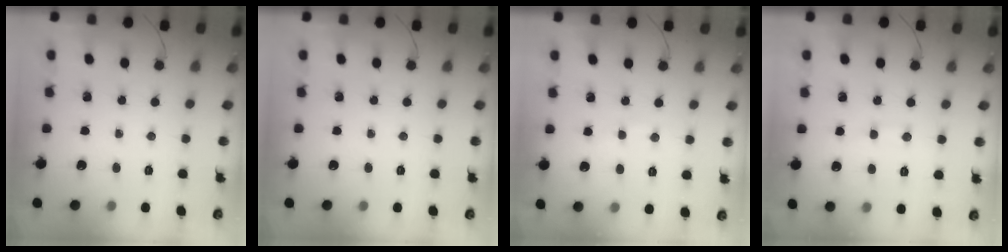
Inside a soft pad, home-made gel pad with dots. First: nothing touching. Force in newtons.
{"total": 0.0}
{"total": 2.7, "press": 2.6, "slide": 0.8}
{"total": 6.8, "press": 6.6, "slide": 1.3}